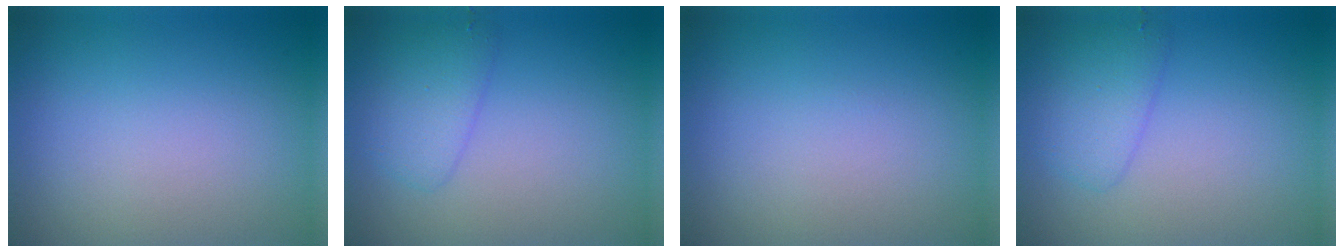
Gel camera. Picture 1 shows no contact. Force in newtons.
{"total": 2.5, "press": 2.5, "slide": 0.2}
{"total": 0.0}
{"total": 2.5, "press": 2.5, "slide": 0.2}